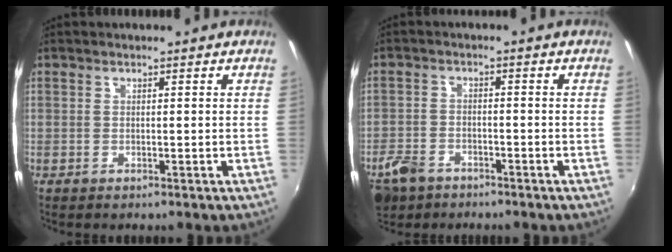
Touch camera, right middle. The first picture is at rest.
{"total": 7.6, "force": [-5.1, 4.7, 3.1], "torque": [-0.091, 0.001, -0.090]}